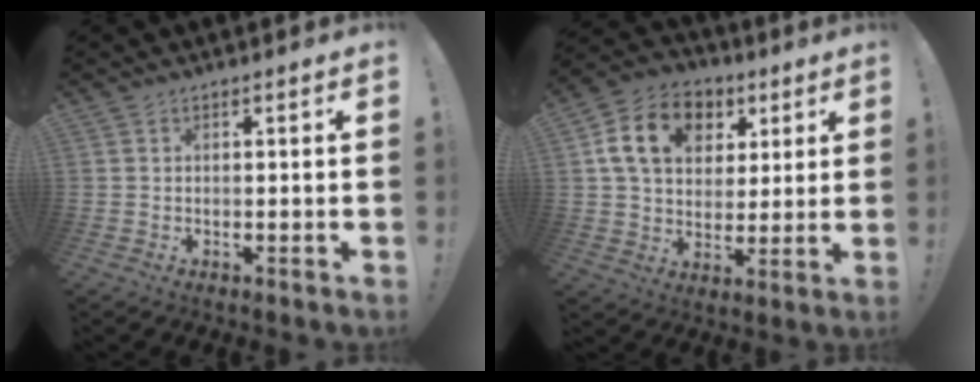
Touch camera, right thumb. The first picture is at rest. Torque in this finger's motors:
{"motor_torque": [0.58, 0.93, 0.98, 0.29, 0.03]}